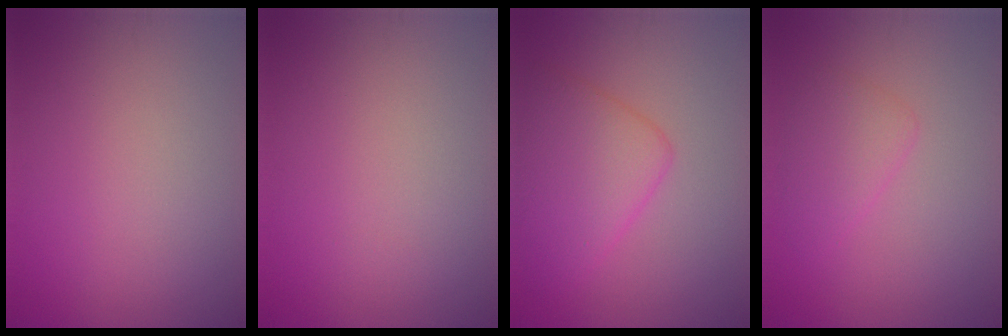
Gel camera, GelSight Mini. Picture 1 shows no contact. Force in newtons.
{"total": 0.0}
{"total": 5.3, "press": 5.3, "slide": 0.2}
{"total": 2.4, "press": 2.4, "slide": 0.1}